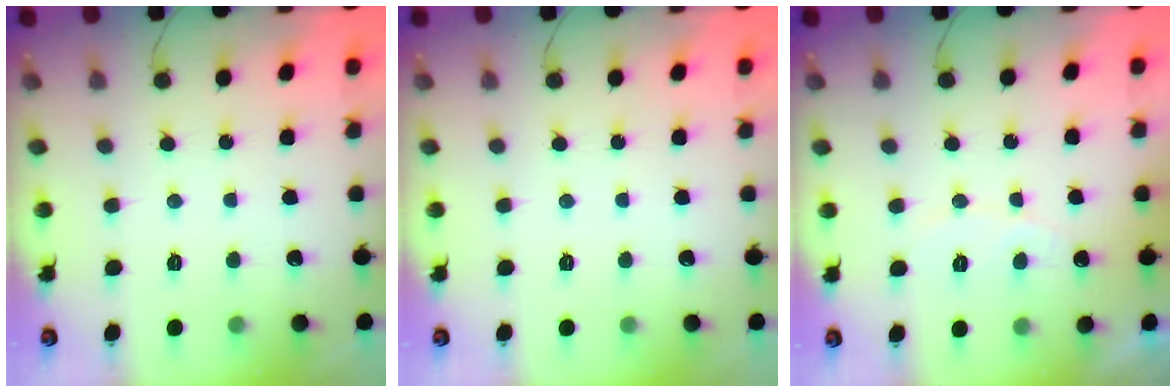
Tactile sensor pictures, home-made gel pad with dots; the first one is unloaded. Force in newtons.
{"total": 0.0}
{"total": 4.4, "press": 4.4, "slide": 0.3}